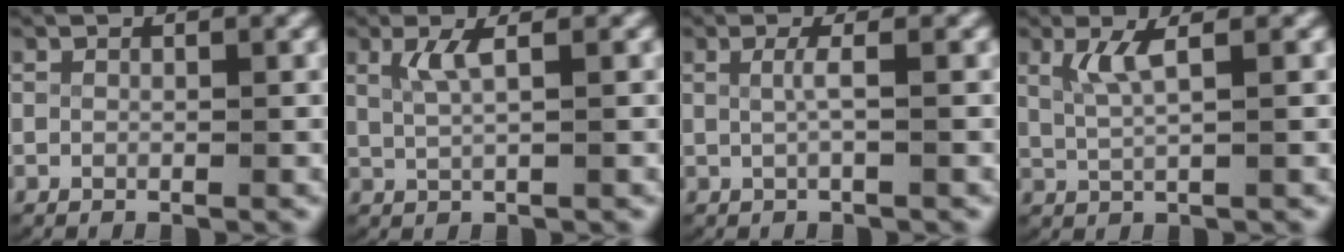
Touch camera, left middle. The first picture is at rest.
{"total": 1.9, "force": [0.7, 0.1, 1.7], "torque": [-0.040, -0.005, 0.021]}
{"total": 1.4, "force": [-0.1, -0.3, 1.3], "torque": [-0.031, -0.005, 0.003]}
{"total": 2.2, "force": [0.9, 0.2, 2.0], "torque": [-0.049, -0.006, 0.026]}